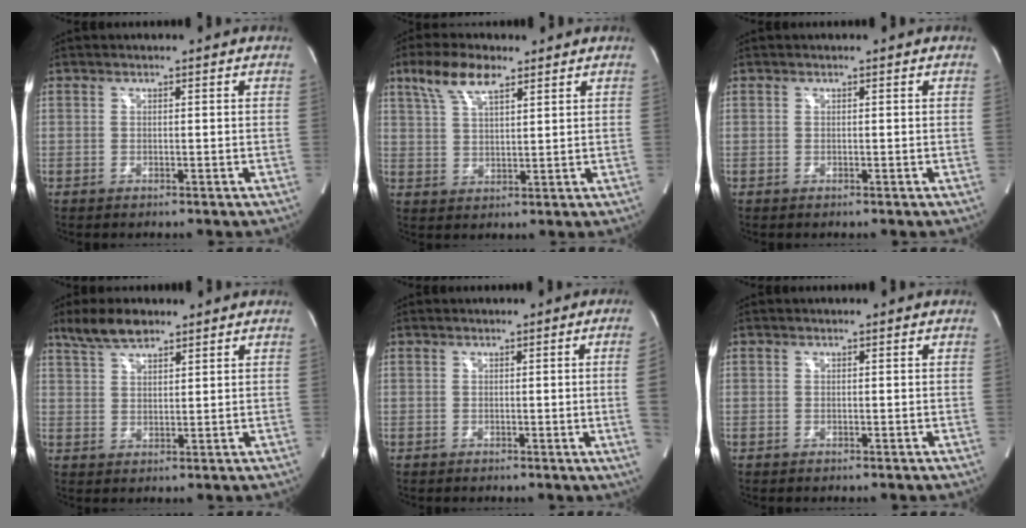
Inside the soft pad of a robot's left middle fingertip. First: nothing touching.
{"total": 7.3, "force": [4.8, 2.2, 5.1], "torque": [-0.112, 0.017, 0.096]}
{"total": 0.0}
{"total": 6.2, "force": [4.9, 1.9, 3.2], "torque": [-0.072, 0.012, 0.097]}
{"total": 4.0, "force": [-0.2, -1.7, 3.6], "torque": [-0.044, -0.007, 0.000]}
{"total": 0.0}